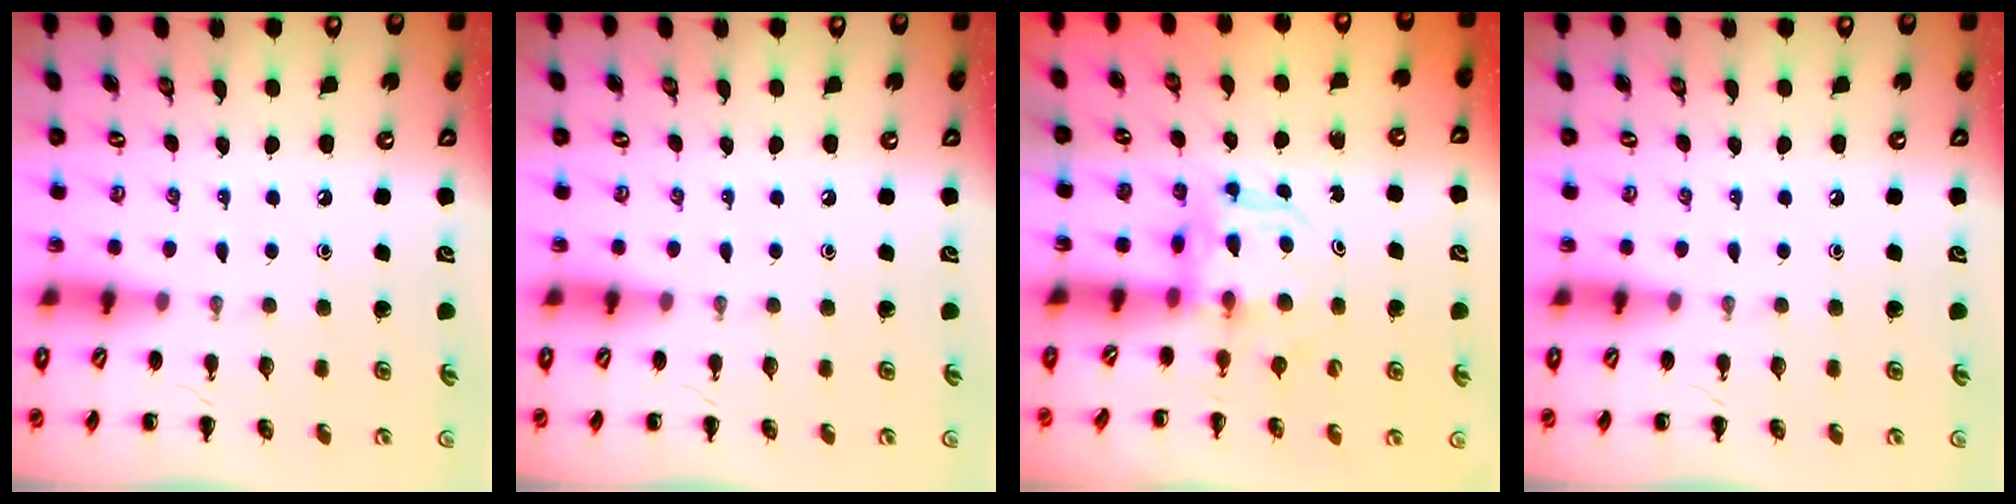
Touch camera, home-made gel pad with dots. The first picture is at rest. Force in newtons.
{"total": 0.0}
{"total": 3.8, "press": 3.8, "slide": 0.2}
{"total": 0.0}